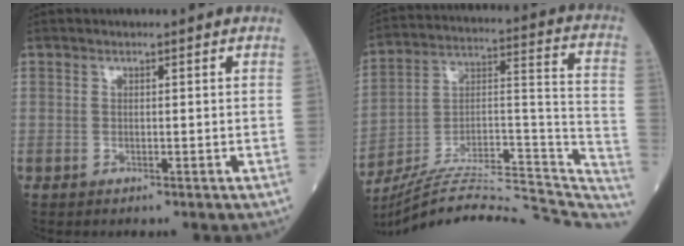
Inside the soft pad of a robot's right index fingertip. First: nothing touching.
{"total": 28.0, "force": [-25.4, 4.3, 11.0], "torque": [-0.125, 0.029, -0.376]}